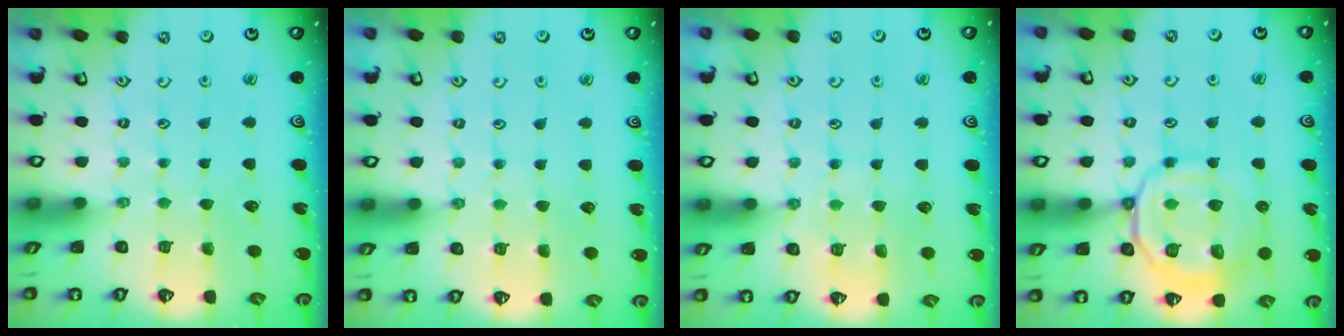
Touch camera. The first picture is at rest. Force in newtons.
{"total": 2.7, "press": 2.7, "slide": 0.5}
{"total": 6.2, "press": 6.2, "slide": 1.0}
{"total": 14.0, "press": 13.9, "slide": 1.5}